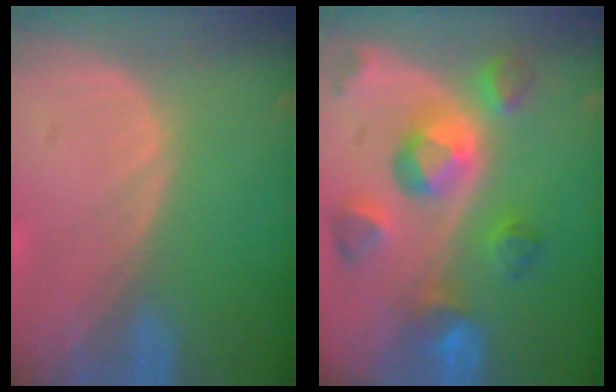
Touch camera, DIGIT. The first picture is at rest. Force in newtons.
{"total": 9.7, "press": 8.8, "slide": 4.1}